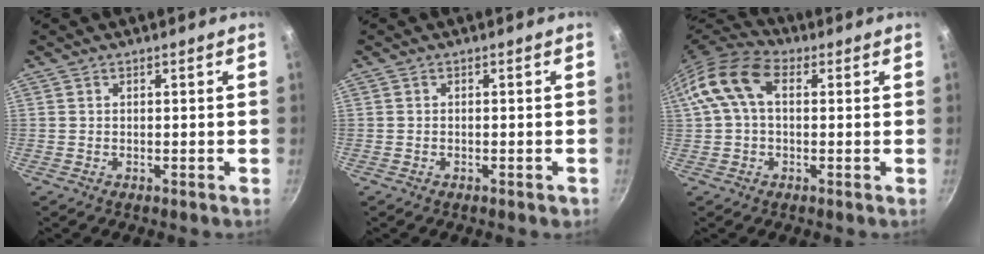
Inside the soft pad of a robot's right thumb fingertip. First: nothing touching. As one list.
[{"total": 1.0, "force": [-0.6, 0.4, 0.7], "torque": [-0.012, 0.009, -0.006]}, {"total": 11.4, "force": [2.4, 7.1, 8.6], "torque": [-0.162, 0.029, 0.026]}]